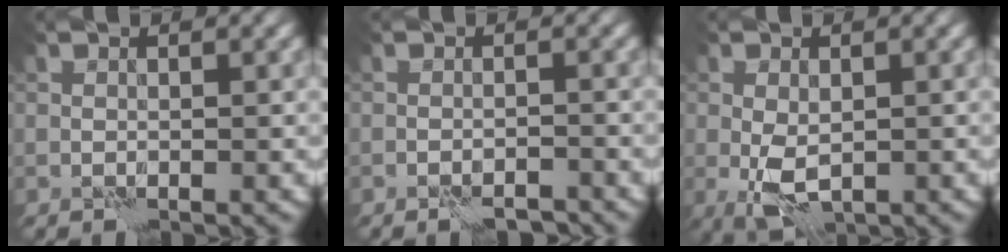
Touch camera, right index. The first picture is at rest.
{"total": 3.0, "force": [-2.6, 0.6, 1.4], "torque": [-0.020, 0.006, -0.037]}
{"total": 3.5, "force": [-0.6, 2.0, 2.8], "torque": [-0.063, -0.008, -0.010]}